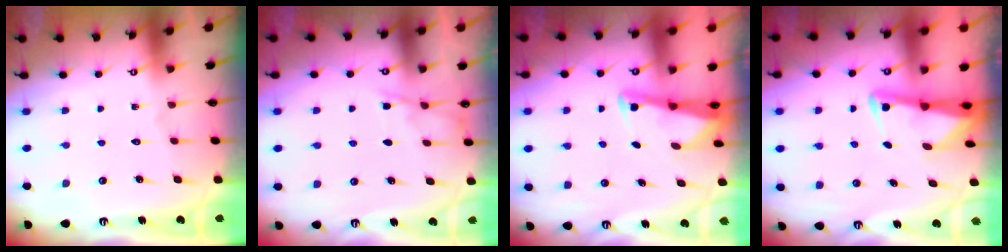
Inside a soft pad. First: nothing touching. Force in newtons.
{"total": 3.7, "press": 3.7, "slide": 0.5}
{"total": 2.7, "press": 2.7, "slide": 0.1}
{"total": 2.9, "press": 2.9, "slide": 0.4}